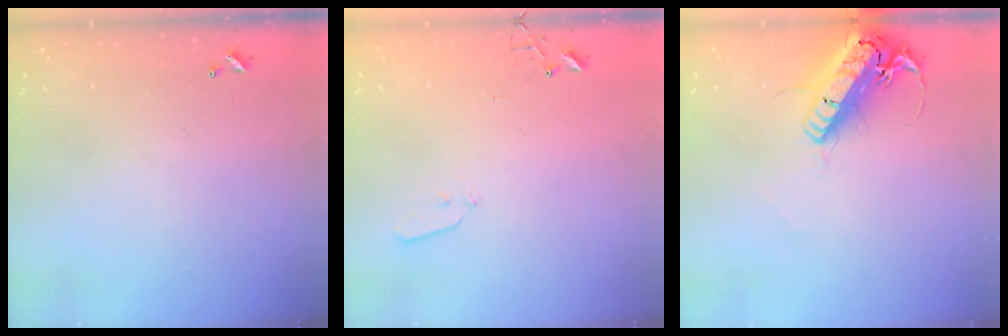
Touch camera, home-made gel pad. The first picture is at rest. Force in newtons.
{"total": 3.6, "press": 3.6, "slide": 0.6}
{"total": 20.0, "press": 19.6, "slide": 4.1}